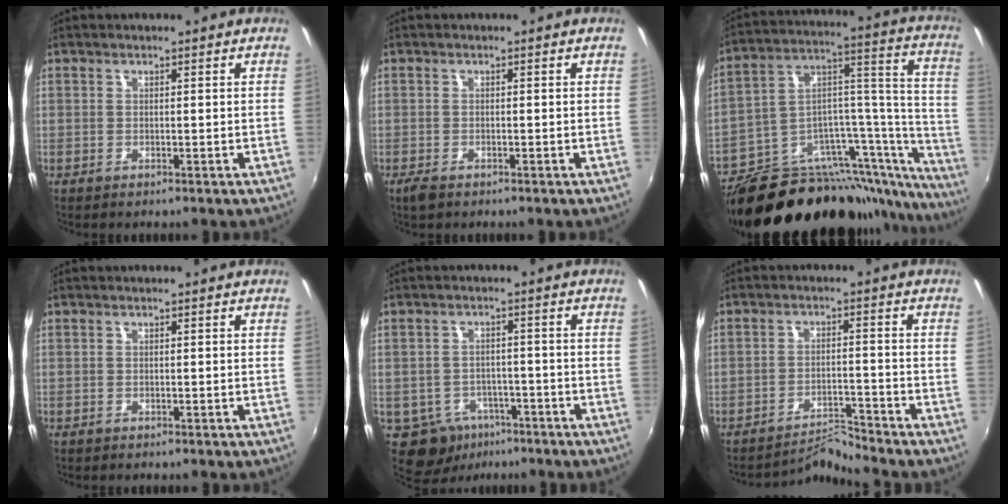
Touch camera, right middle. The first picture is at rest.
{"total": 2.2, "force": [-1.6, 1.0, 1.2], "torque": [-0.026, -0.007, -0.029]}
{"total": 34.5, "force": [-26.0, 12.3, 19.0], "torque": [-0.240, 0.034, -0.386]}
{"total": 0.0}
{"total": 8.6, "force": [-4.8, 6.6, 2.6], "torque": [-0.068, 0.005, -0.059]}
{"total": 5.0, "force": [-4.7, -1.4, -0.9], "torque": [0.002, 0.014, -0.083]}